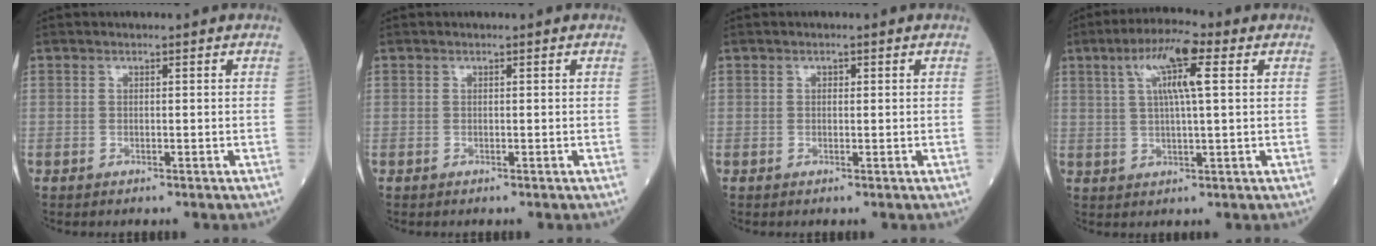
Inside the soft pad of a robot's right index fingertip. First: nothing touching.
{"total": 0.0}
{"total": 0.5, "force": [0.1, 0.4, 0.3], "torque": [-0.005, 0.001, 0.001]}
{"total": 8.5, "force": [3.1, 0.9, 7.9], "torque": [-0.147, 0.016, 0.050]}